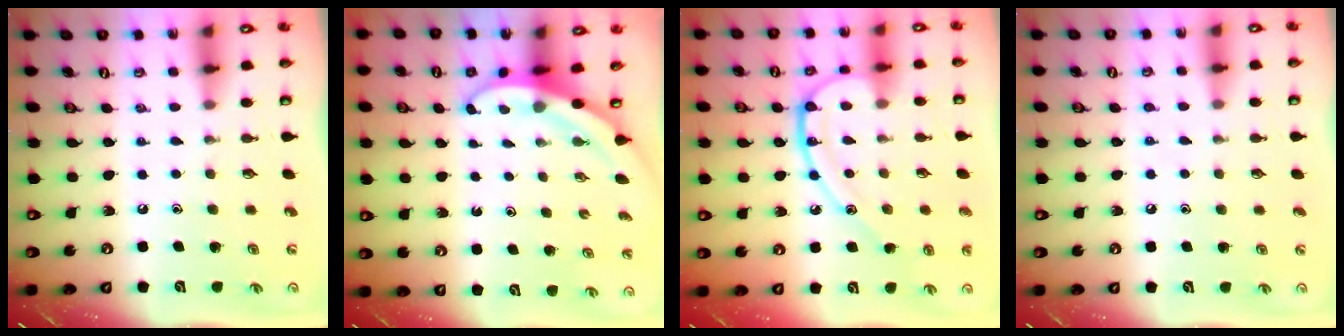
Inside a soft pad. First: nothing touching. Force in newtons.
{"total": 3.3, "press": 3.3, "slide": 0.1}
{"total": 13.4, "press": 13.4, "slide": 0.8}
{"total": 3.8, "press": 3.7, "slide": 0.9}